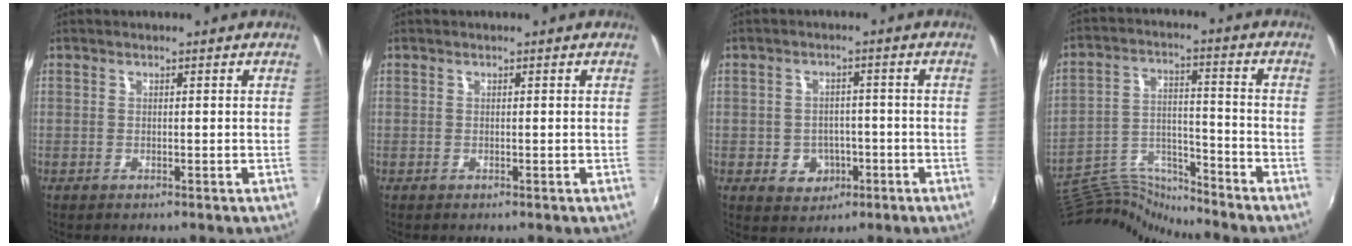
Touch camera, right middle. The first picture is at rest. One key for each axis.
{"total": 0.0}
{"total": 5.6, "fx": -1.9, "fy": 4.9, "fz": 2.0, "tx": -0.049, "ty": 0.008, "tz": -0.015}
{"total": 12.3, "fx": -12.1, "fy": 0.2, "fz": 2.2, "tx": -0.052, "ty": 0.010, "tz": -0.233}